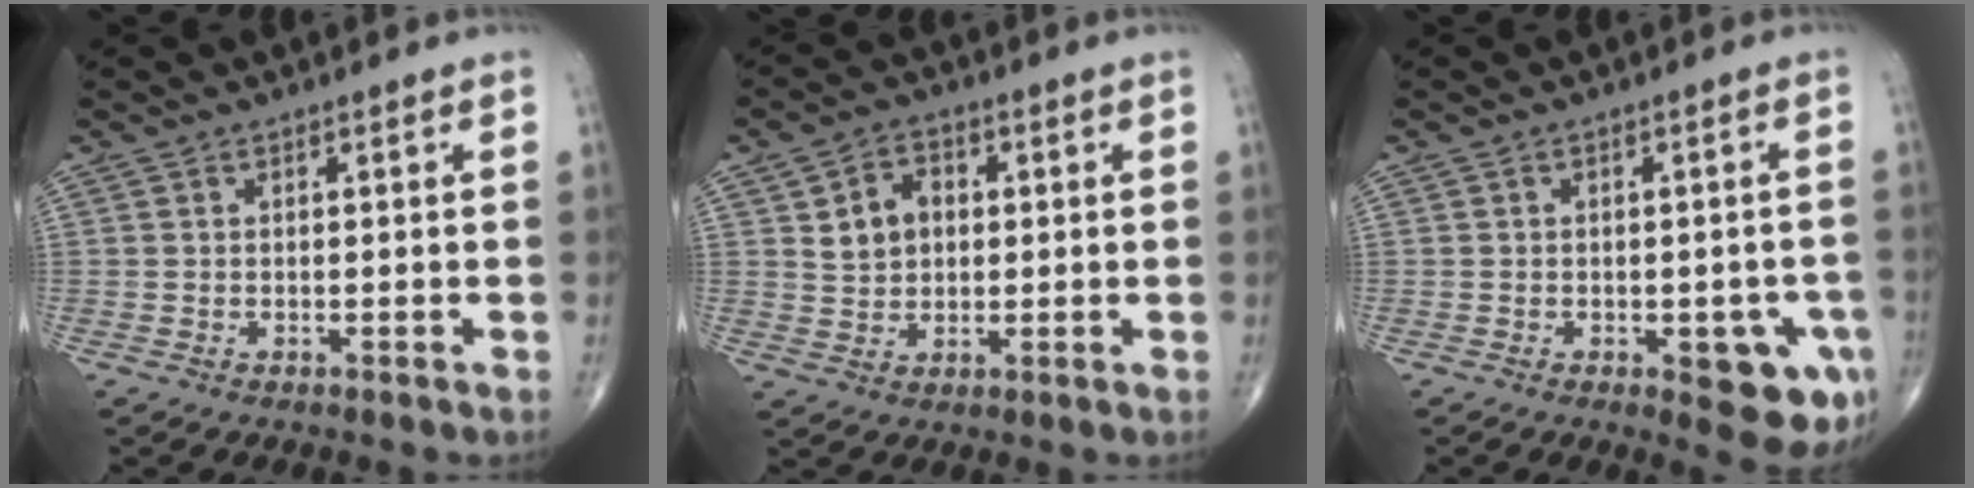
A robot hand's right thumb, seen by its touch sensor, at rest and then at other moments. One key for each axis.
{"total": 6.9, "fx": 1.5, "fy": 5.4, "fz": 4.0, "tx": -0.044, "ty": 0.002, "tz": 0.025}
{"total": 9.4, "fx": -3.5, "fy": 3.9, "fz": 7.9, "tx": -0.063, "ty": 0.003, "tz": -0.036}